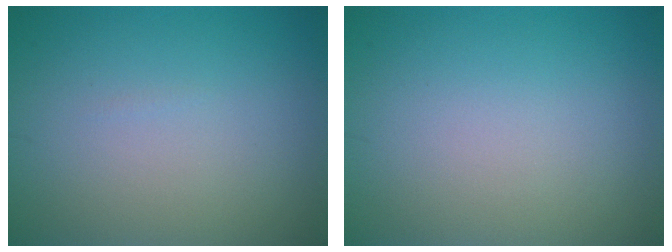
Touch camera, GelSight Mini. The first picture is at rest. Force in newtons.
{"total": 0.0}